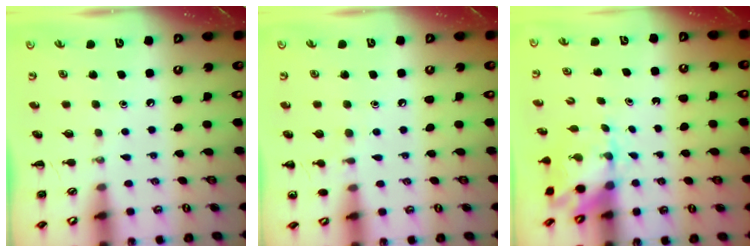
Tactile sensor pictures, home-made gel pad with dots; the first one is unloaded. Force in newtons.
{"total": 5.6, "press": 5.4, "slide": 1.7}
{"total": 2.5, "press": 2.3, "slide": 1.0}